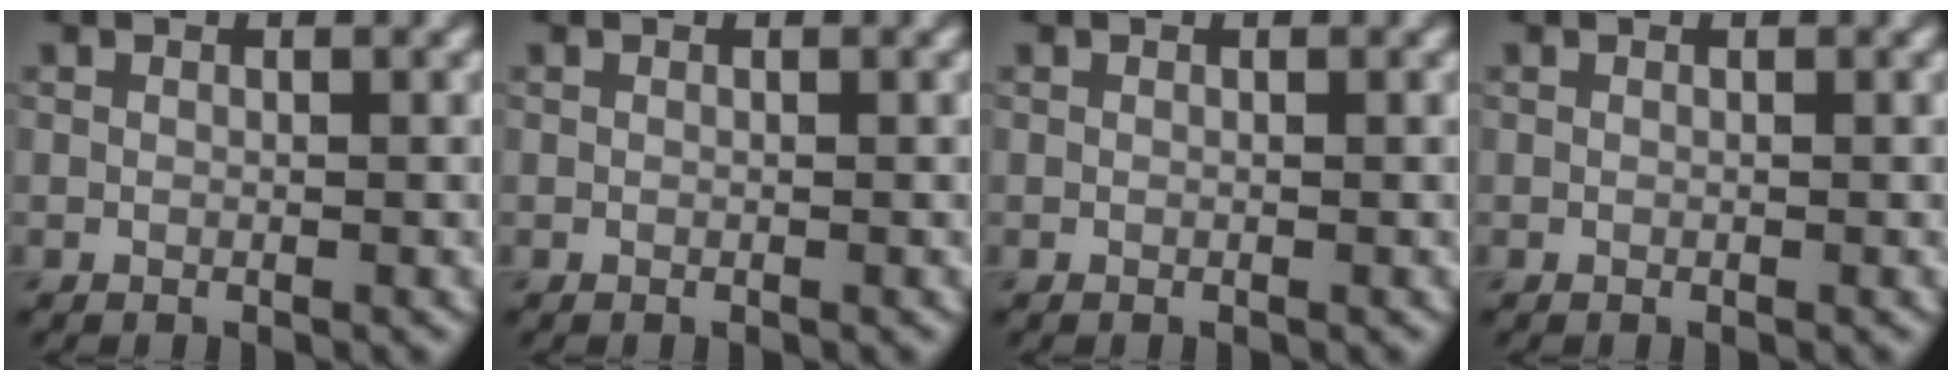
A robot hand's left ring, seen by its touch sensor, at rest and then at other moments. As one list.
[{"total": 0.0}, {"total": 0.0}, {"total": 0.0}]